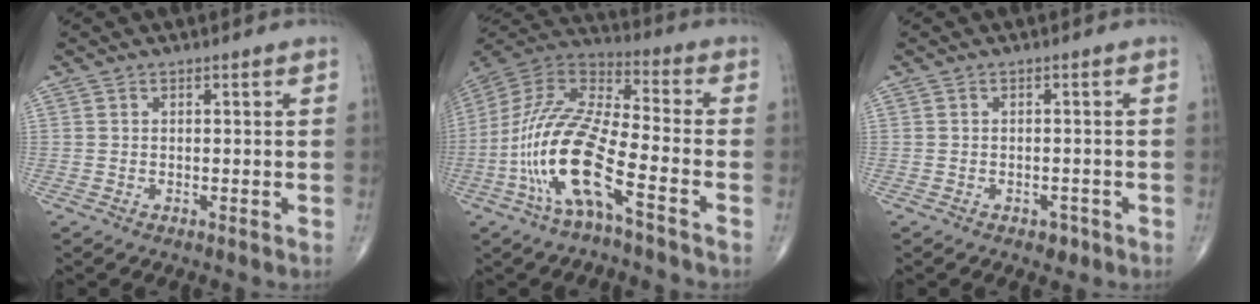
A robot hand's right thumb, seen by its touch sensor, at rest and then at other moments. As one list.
[{"total": 18.0, "force": [-7.2, 4.7, 15.8], "torque": [-0.345, 0.043, -0.143]}, {"total": 1.8, "force": [-1.1, 1.1, 0.8], "torque": [-0.005, 0.003, -0.013]}]